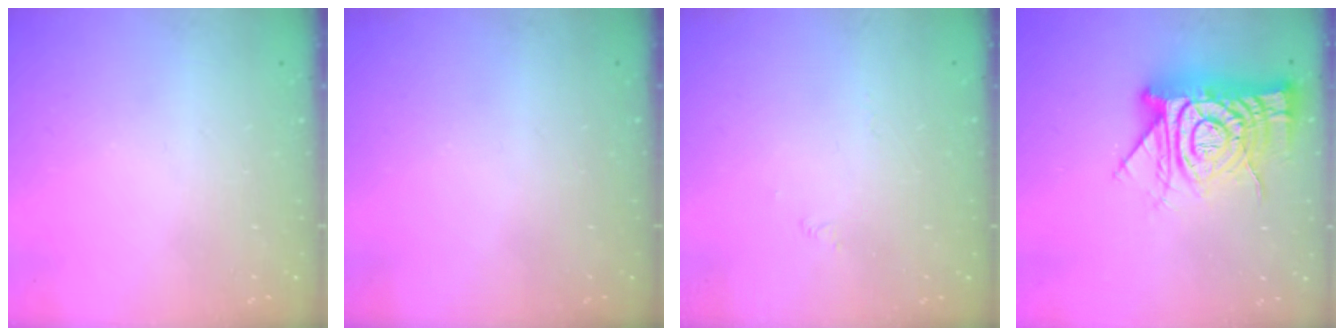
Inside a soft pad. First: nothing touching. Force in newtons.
{"total": 0.0}
{"total": 1.7, "press": 1.6, "slide": 0.4}
{"total": 18.4, "press": 18.3, "slide": 1.8}